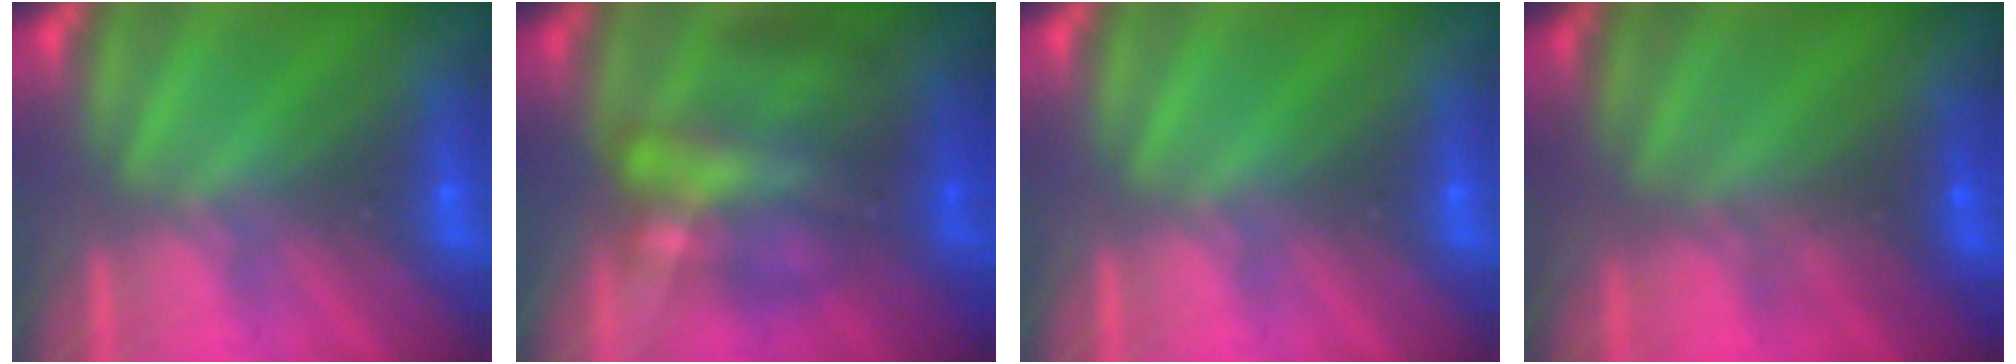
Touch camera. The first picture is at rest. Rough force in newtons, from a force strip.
{"total": 4.7}
{"total": 0.0}
{"total": 2.2}